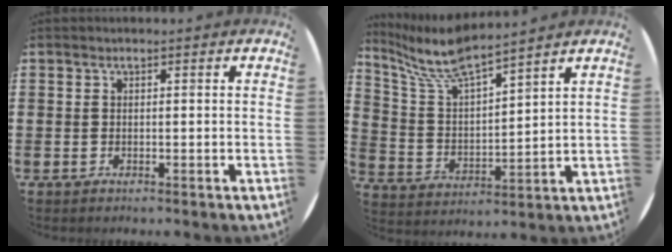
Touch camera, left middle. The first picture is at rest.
{"total": 7.8, "force": [7.1, 1.1, 3.2], "torque": [-0.088, -0.035, 0.126]}